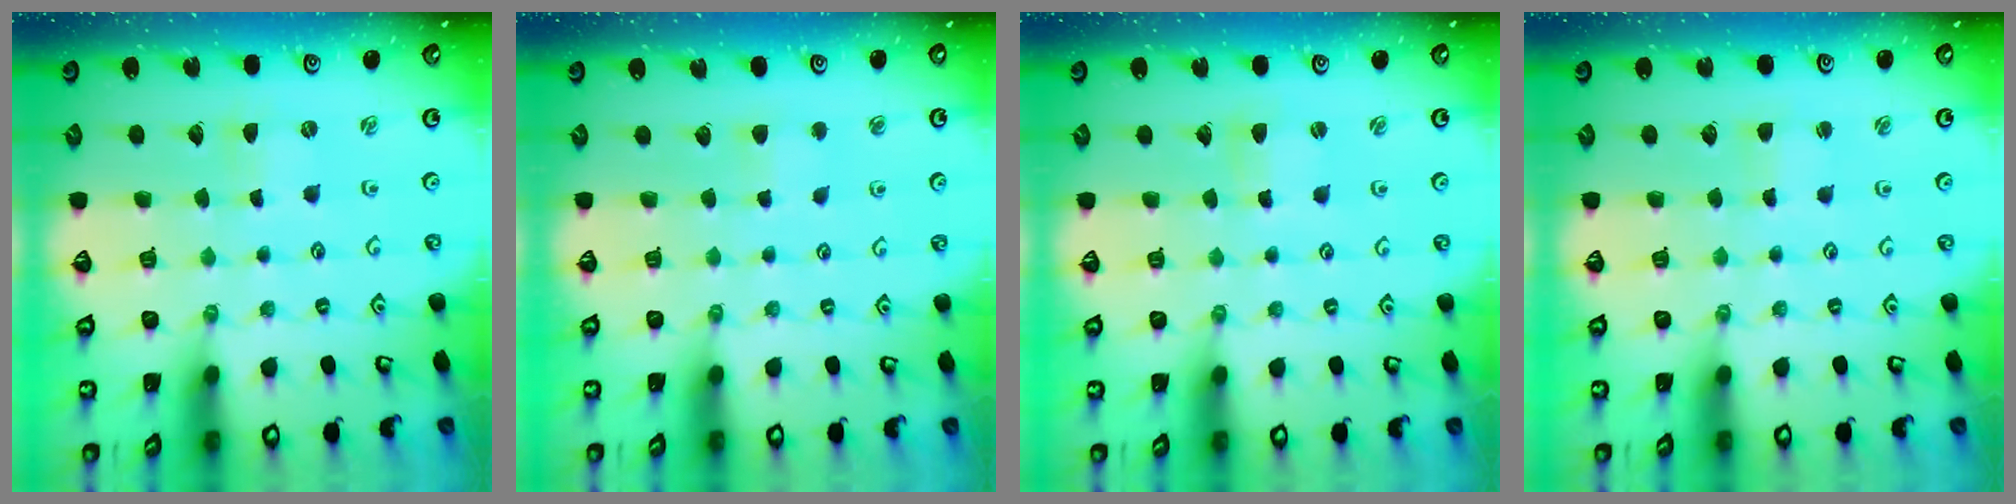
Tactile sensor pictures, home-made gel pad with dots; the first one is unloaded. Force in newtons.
{"total": 3.7, "press": 3.6, "slide": 0.5}
{"total": 1.5, "press": 1.4, "slide": 0.2}
{"total": 1.7, "press": 1.7, "slide": 0.2}